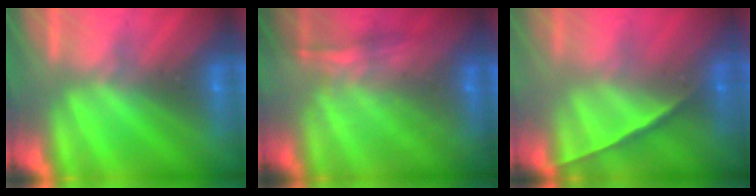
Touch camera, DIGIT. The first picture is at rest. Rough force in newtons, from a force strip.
{"total": 7.3}
{"total": 1.1}